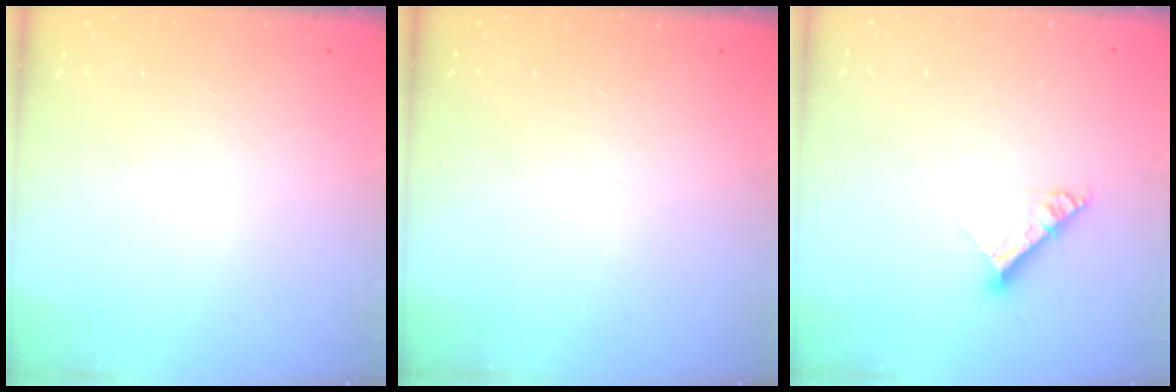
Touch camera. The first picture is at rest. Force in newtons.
{"total": 0.0}
{"total": 7.9, "press": 7.9, "slide": 0.8}